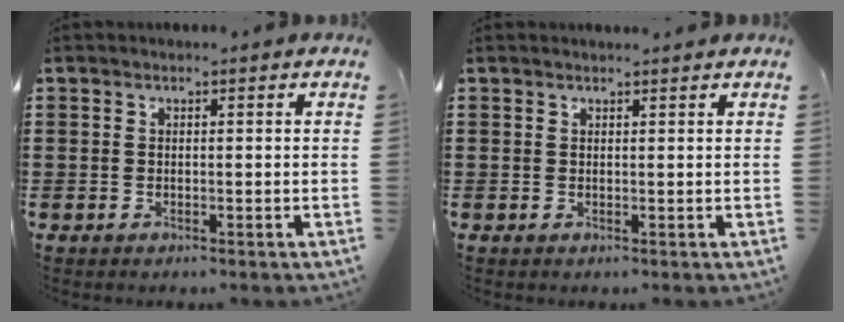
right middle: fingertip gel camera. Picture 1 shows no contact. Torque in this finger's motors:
{"motor_torque": [-0.11, -0.21, -0.09, -0.02]}